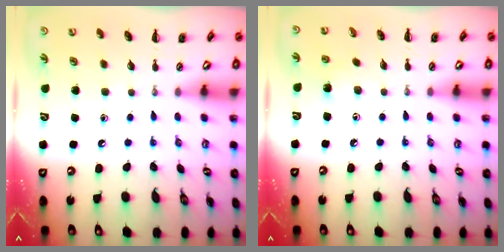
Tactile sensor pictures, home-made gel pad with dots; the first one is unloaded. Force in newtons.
{"total": 3.0, "press": 2.8, "slide": 1.0}